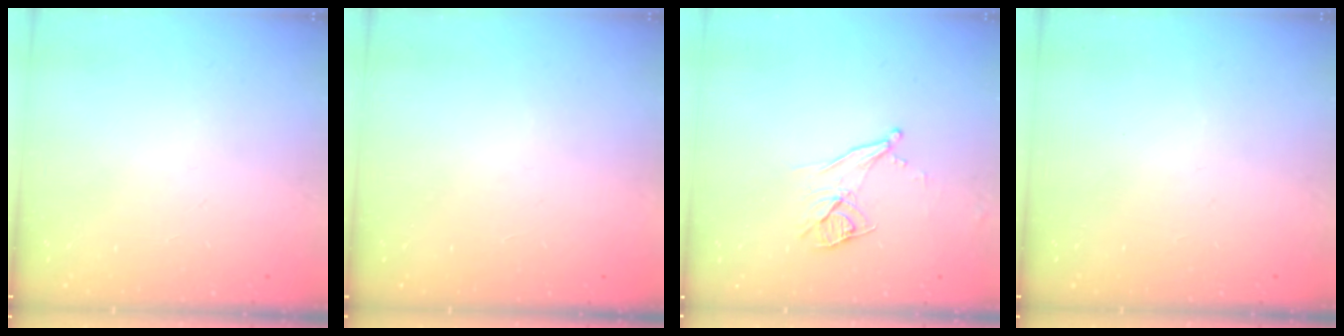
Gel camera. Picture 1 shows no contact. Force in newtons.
{"total": 1.5, "press": 1.5, "slide": 0.1}
{"total": 9.7, "press": 9.2, "slide": 3.0}
{"total": 0.0}